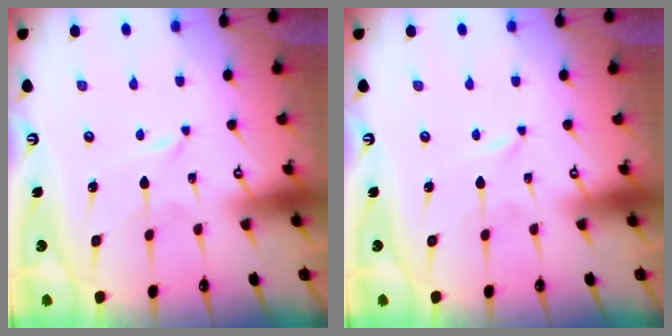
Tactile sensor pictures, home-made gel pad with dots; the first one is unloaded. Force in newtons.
{"total": 0.0}